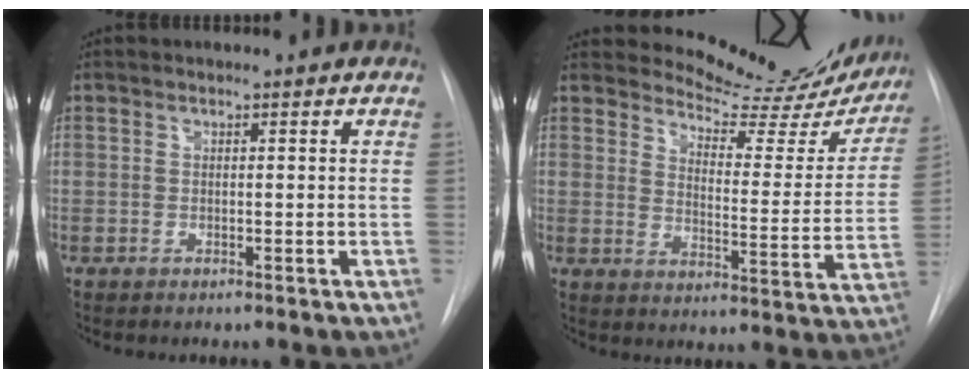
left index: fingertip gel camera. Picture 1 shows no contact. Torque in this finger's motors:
{"motor_torque": [0.97, -1.17, 0.10, -0.01]}